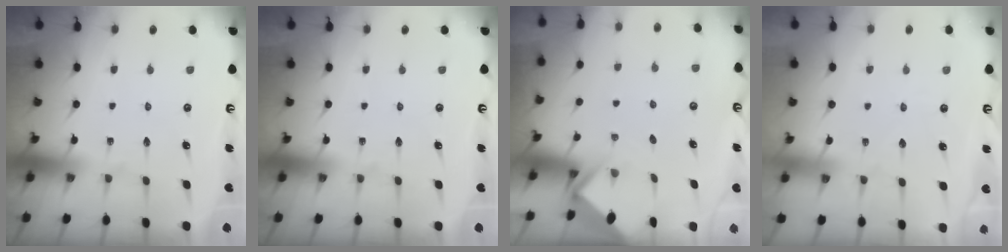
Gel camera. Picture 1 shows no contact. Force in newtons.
{"total": 0.0}
{"total": 2.6, "press": 2.6, "slide": 0.2}
{"total": 3.6, "press": 3.5, "slide": 0.6}